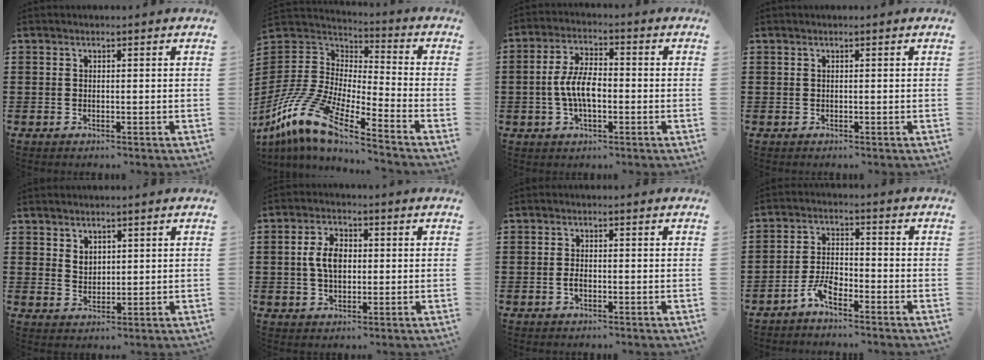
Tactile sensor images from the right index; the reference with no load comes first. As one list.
[{"total": 13.1, "force": [-10.2, 2.9, 7.8], "torque": [-0.196, -0.002, -0.208]}, {"total": 6.7, "force": [-1.1, 3.1, 5.9], "torque": [-0.131, -0.001, -0.027]}, {"total": 0.0}, {"total": 2.4, "force": [1.9, 1.5, 0.4], "torque": [-0.013, 0.004, 0.037]}, {"total": 5.3, "force": [0.3, 3.2, 4.1], "torque": [-0.093, 0.010, 0.000]}, {"total": 1.4, "force": [-0.5, 0.6, 1.1], "torque": [-0.023, -0.002, -0.009]}, {"total": 4.6, "force": [-3.4, 1.4, 2.7], "torque": [-0.076, 0.001, -0.073]}]